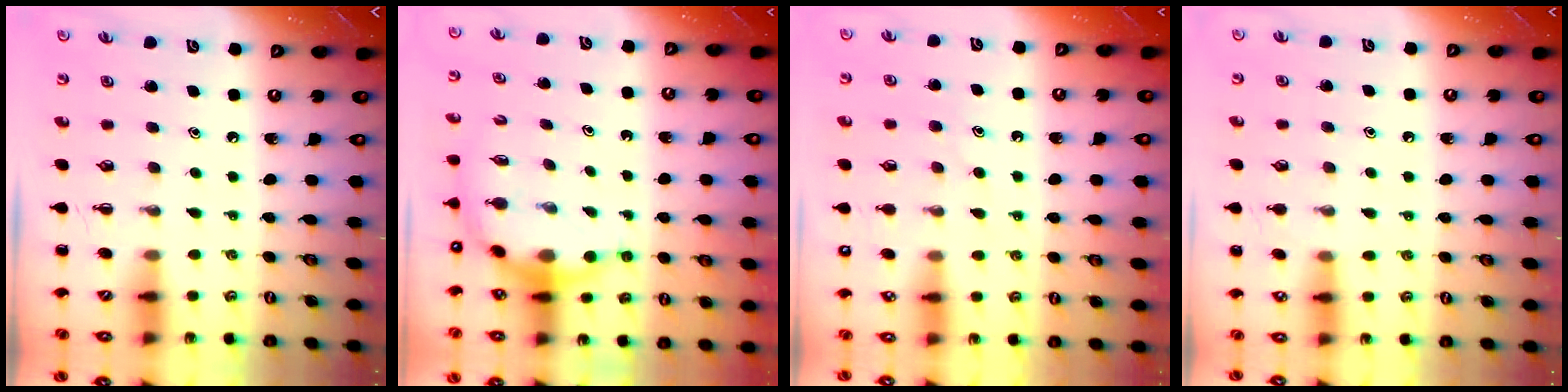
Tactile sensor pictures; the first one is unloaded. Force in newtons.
{"total": 7.7, "press": 7.6, "slide": 0.9}
{"total": 8.3, "press": 8.3, "slide": 1.1}
{"total": 6.8, "press": 6.5, "slide": 2.0}